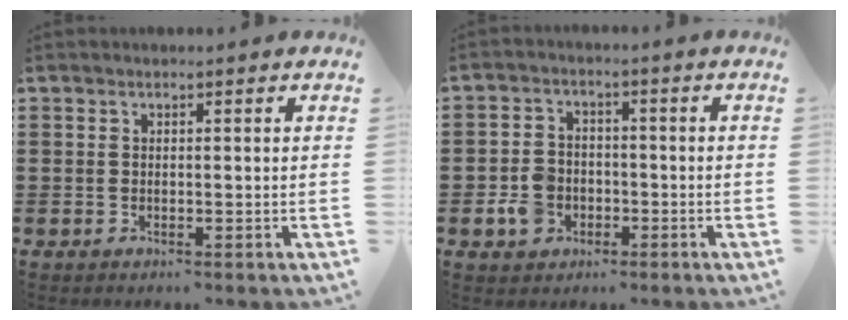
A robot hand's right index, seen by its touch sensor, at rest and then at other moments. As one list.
[{"total": 5.1, "force": [-1.8, 4.0, 2.6], "torque": [-0.061, 0.008, -0.035]}]